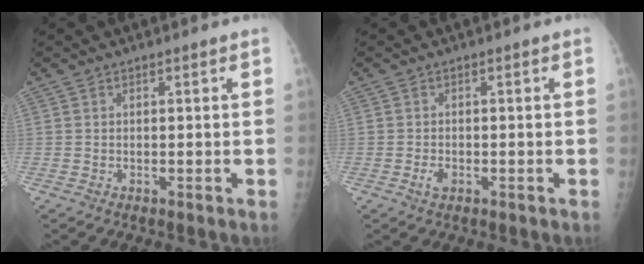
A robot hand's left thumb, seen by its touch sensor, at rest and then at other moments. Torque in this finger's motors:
{"motor_torque": [-0.28, 0.09, 0.05, 0.01, 0.00]}